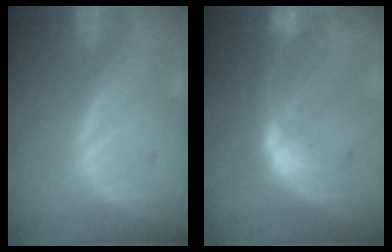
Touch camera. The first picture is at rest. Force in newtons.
{"total": 8.1, "press": 7.2, "slide": 3.8}